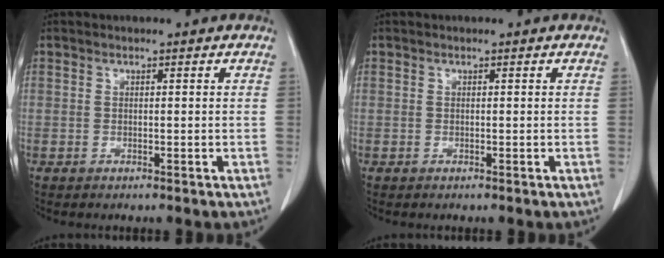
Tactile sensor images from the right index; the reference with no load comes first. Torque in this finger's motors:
{"motor_torque": [0.00, 0.00, 0.00, 0.00]}